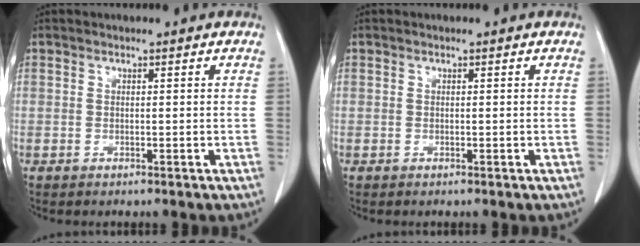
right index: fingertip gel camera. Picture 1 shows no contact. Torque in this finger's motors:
{"motor_torque": [0.00, 0.00, 0.00, 0.00]}